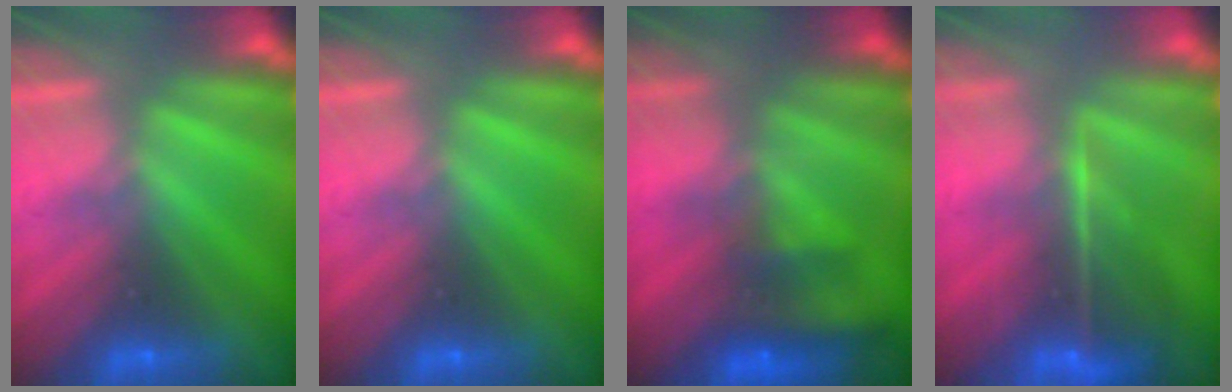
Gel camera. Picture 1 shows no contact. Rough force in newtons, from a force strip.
{"total": 0.0}
{"total": 7.8}
{"total": 6.9}